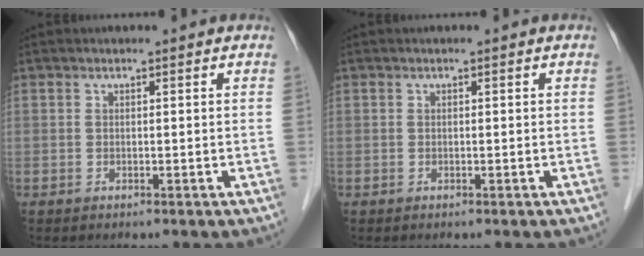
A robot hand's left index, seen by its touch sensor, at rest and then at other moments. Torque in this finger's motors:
{"motor_torque": [0.00, 0.00, 0.00, 0.00]}